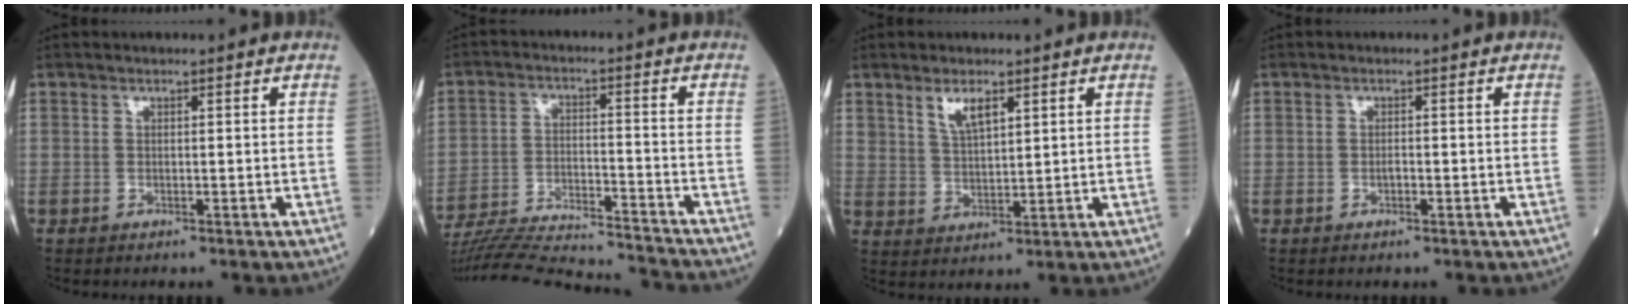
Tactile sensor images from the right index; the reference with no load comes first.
{"total": 20.3, "force": [-19.4, 0.9, 5.8], "torque": [-0.127, -0.021, -0.293]}
{"total": 4.4, "force": [2.7, 1.5, 3.2], "torque": [-0.064, 0.000, 0.056]}
{"total": 0.8, "force": [-0.3, 0.3, 0.7], "torque": [-0.014, 0.001, -0.004]}